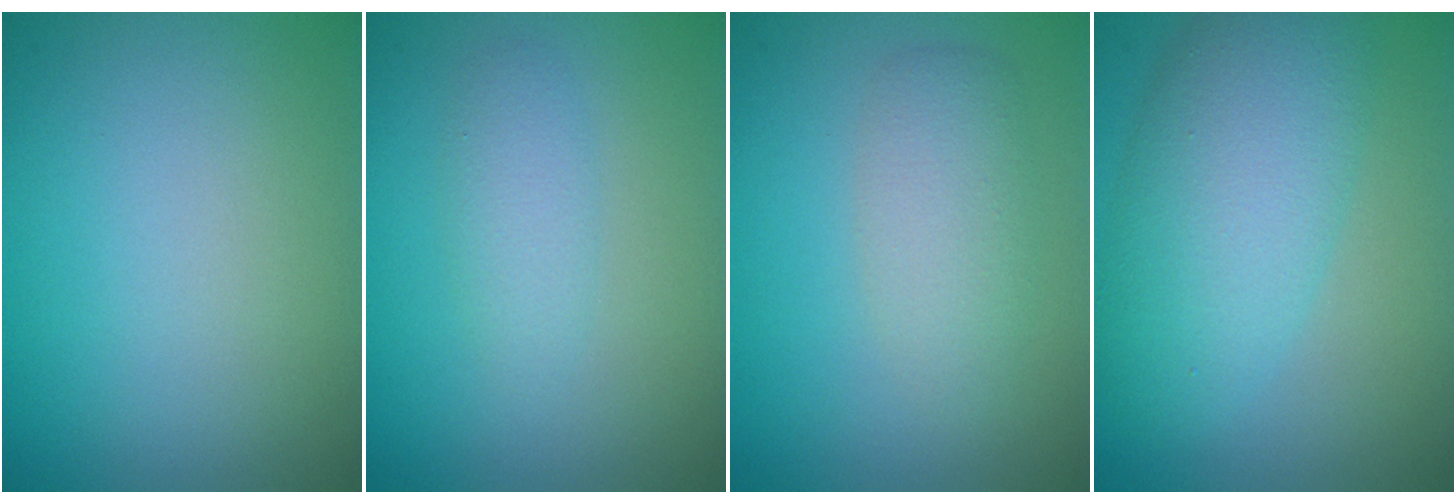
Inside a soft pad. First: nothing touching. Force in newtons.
{"total": 1.6, "press": 1.6, "slide": 0.1}
{"total": 2.8, "press": 2.8, "slide": 0.2}
{"total": 6.3, "press": 6.3, "slide": 0.2}